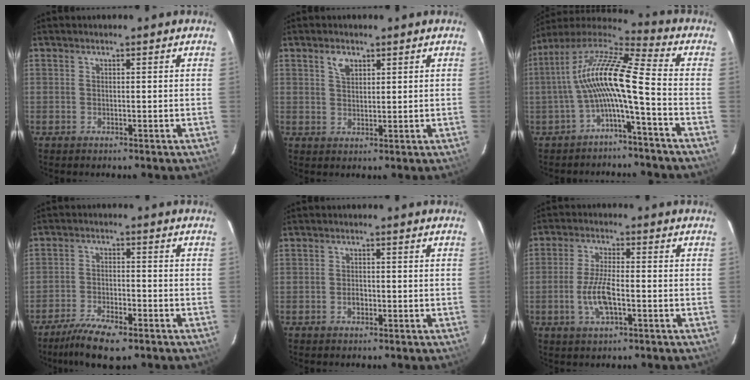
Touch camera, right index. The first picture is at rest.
{"total": 2.9, "force": [1.6, 1.7, 1.7], "torque": [-0.028, 0.007, 0.031]}
{"total": 13.0, "force": [-2.4, 1.0, 12.7], "torque": [-0.250, 0.019, -0.053]}
{"total": 9.7, "force": [-7.0, 2.8, 6.0], "torque": [-0.142, -0.019, -0.127]}
{"total": 1.5, "force": [-0.5, 1.0, 0.9], "torque": [-0.017, 0.003, -0.009]}
{"total": 7.0, "force": [-2.1, 2.2, 6.3], "torque": [-0.133, -0.002, -0.042]}